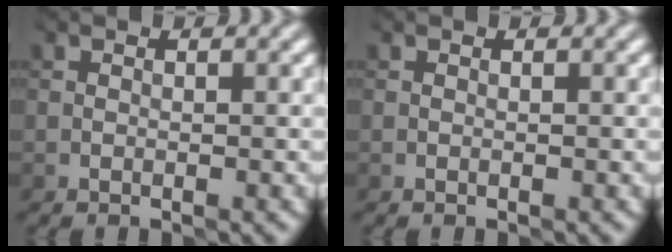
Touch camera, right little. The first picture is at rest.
{"total": 0.0}